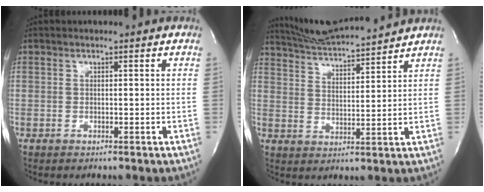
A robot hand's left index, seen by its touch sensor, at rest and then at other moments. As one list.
[{"total": 12.5, "force": [11.8, 0.0, 4.1], "torque": [-0.080, 0.017, 0.191]}]